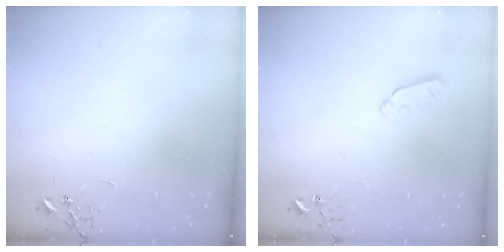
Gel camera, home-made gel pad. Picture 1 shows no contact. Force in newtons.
{"total": 3.7, "press": 3.7, "slide": 0.5}